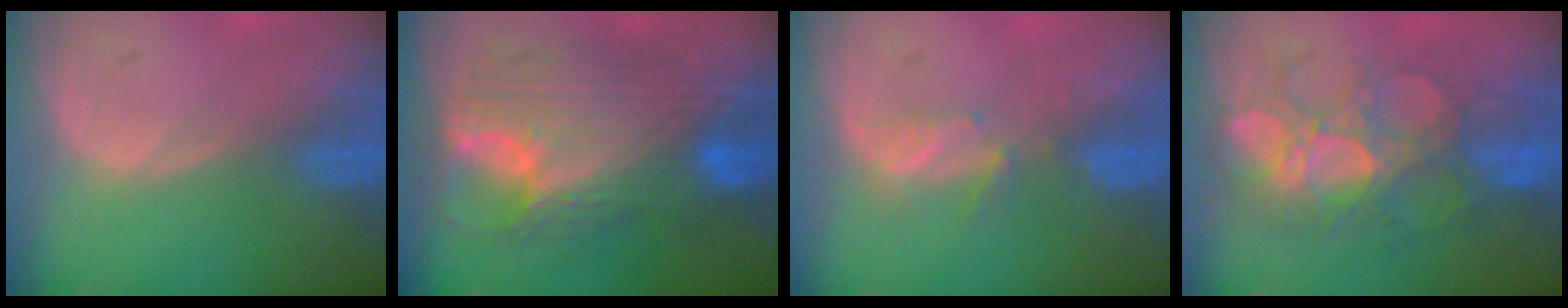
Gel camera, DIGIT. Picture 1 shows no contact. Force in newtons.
{"total": 11.9, "press": 11.8, "slide": 1.0}
{"total": 2.7, "press": 2.6, "slide": 0.8}
{"total": 9.1, "press": 8.9, "slide": 2.0}